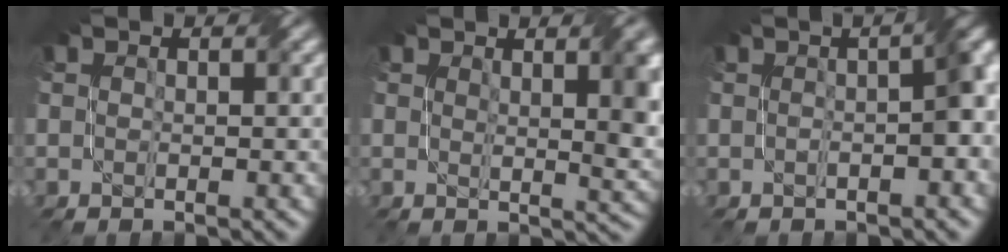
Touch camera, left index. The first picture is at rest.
{"total": 5.1, "force": [1.9, 1.5, 4.5], "torque": [-0.047, -0.002, 0.030]}
{"total": 4.4, "force": [0.0, 1.1, 4.3], "torque": [-0.048, 0.016, 0.002]}